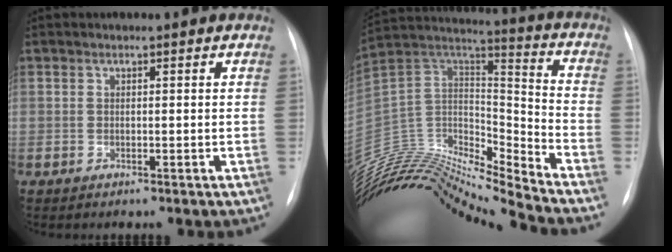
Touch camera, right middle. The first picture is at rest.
{"total": 24.2, "force": [-23.0, 0.7, 7.3], "torque": [-0.146, 0.033, -0.396]}